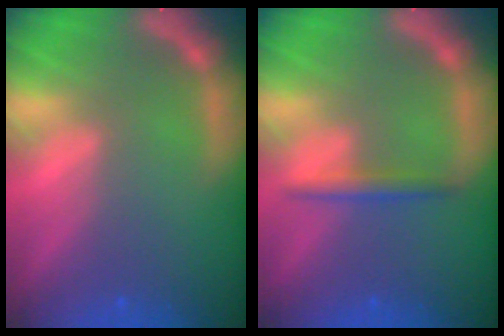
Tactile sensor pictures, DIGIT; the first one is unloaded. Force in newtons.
{"total": 1.9}